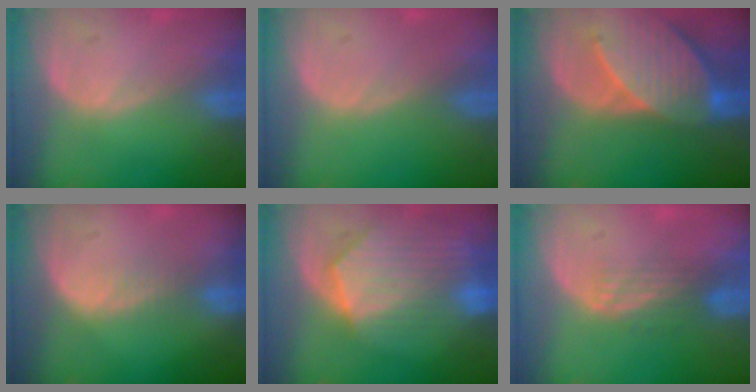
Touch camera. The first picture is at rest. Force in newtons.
{"total": 0.0}
{"total": 9.6, "press": 8.7, "slide": 4.0}
{"total": 2.0, "press": 2.0, "slide": 0.1}
{"total": 10.2, "press": 9.0, "slide": 4.8}
{"total": 3.4, "press": 2.9, "slide": 1.8}